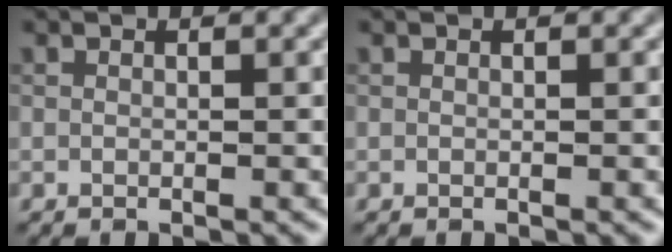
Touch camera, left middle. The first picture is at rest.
{"total": 0.0}